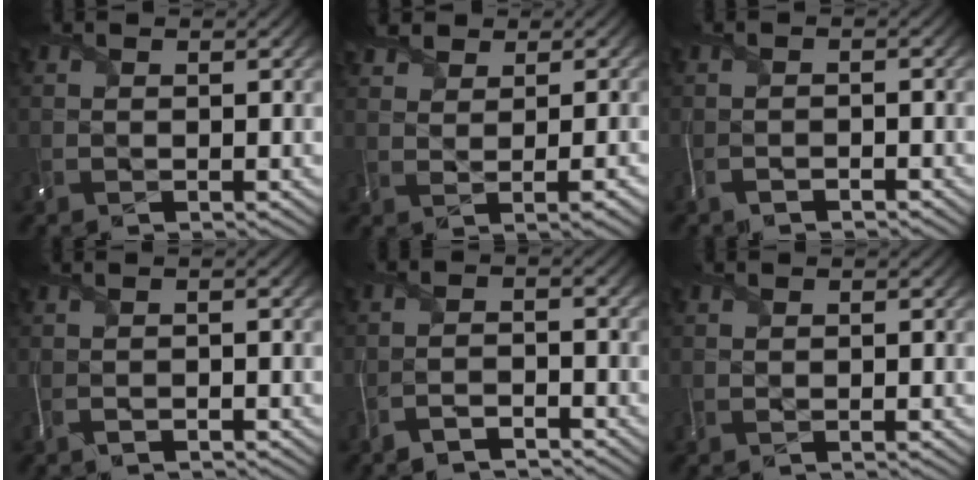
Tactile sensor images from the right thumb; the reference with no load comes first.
{"total": 3.2, "force": [2.3, 1.2, 1.9], "torque": [-0.037, 0.008, 0.039]}
{"total": 1.7, "force": [-1.7, -0.3, 0.0], "torque": [0.000, 0.001, -0.037]}
{"total": 1.2, "force": [-1.1, -0.5, 0.3], "torque": [-0.003, 0.007, -0.026]}
{"total": 3.1, "force": [-3.1, -0.3, 0.2], "torque": [0.002, 0.000, -0.067]}
{"total": 0.8, "force": [-0.6, -0.2, -0.3], "torque": [0.008, -0.004, -0.014]}